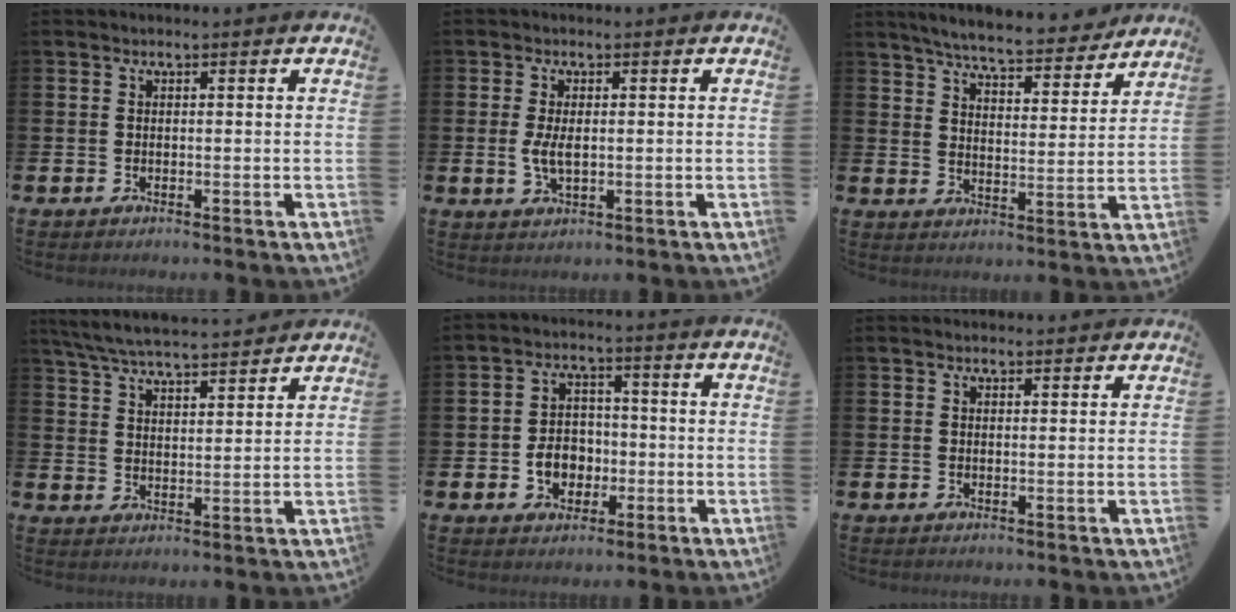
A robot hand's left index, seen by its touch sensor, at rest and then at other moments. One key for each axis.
{"total": 3.1, "fx": 0.1, "fy": 1.4, "fz": 2.7, "tx": -0.046, "ty": 0.002, "tz": -0.002}
{"total": 6.8, "fx": 6.4, "fy": 0.7, "fz": 1.9, "tx": -0.057, "ty": -0.041, "tz": 0.110}
{"total": 6.5, "fx": 6.3, "fy": 0.5, "fz": 1.6, "tx": -0.056, "ty": -0.031, "tz": 0.113}
{"total": 5.0, "fx": -1.2, "fy": 4.2, "fz": 2.5, "tx": -0.032, "ty": 0.000, "tz": -0.030}
{"total": 1.0, "fx": 1.0, "fy": 0.3, "fz": 0.1, "tx": 0.009, "ty": -0.002, "tz": 0.016}